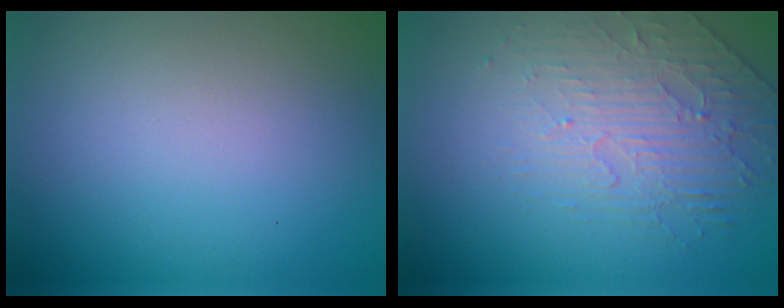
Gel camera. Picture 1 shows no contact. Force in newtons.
{"total": 2.8, "press": 2.3, "slide": 1.6}